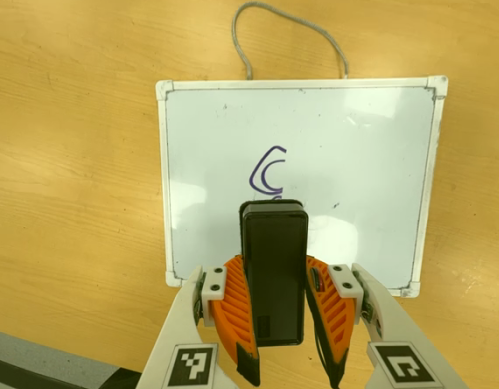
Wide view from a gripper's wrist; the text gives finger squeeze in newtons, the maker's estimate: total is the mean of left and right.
{"total": 7.2, "left": 6.2, "right": 8.3}